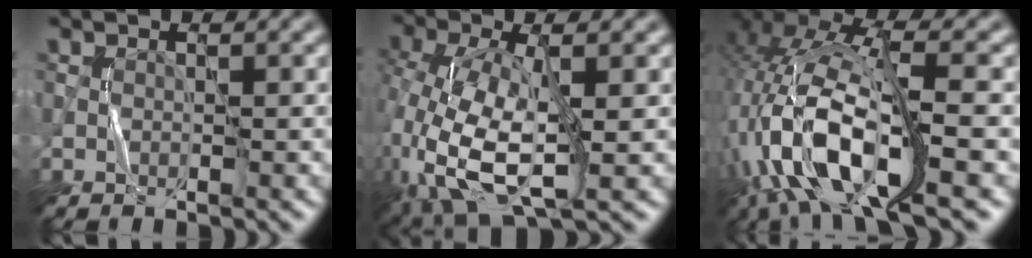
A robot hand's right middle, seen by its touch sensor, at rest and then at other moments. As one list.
[{"total": 9.9, "force": [-2.0, 5.2, 8.1], "torque": [-0.193, -0.018, -0.037]}, {"total": 14.2, "force": [-3.5, 5.3, 12.7], "torque": [-0.279, 0.008, -0.063]}]